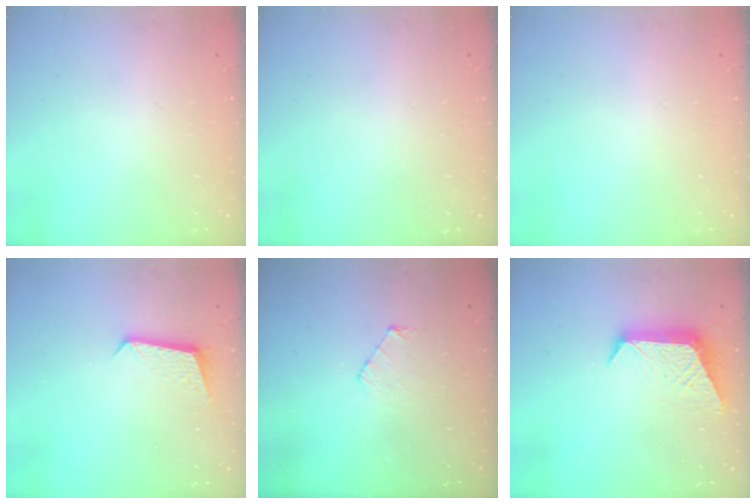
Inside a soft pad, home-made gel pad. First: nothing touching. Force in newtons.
{"total": 0.0}
{"total": 0.0}
{"total": 7.0, "press": 6.9, "slide": 0.5}
{"total": 5.5, "press": 5.5, "slide": 0.5}
{"total": 10.4, "press": 10.4, "slide": 0.3}